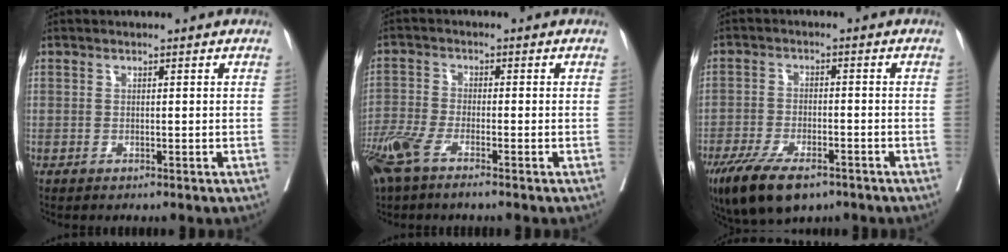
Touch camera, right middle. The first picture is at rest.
{"total": 7.1, "force": [-4.5, 2.0, 5.2], "torque": [-0.122, -0.014, -0.091]}
{"total": 11.4, "force": [-7.7, 4.3, 7.2], "torque": [-0.128, -0.015, -0.126]}